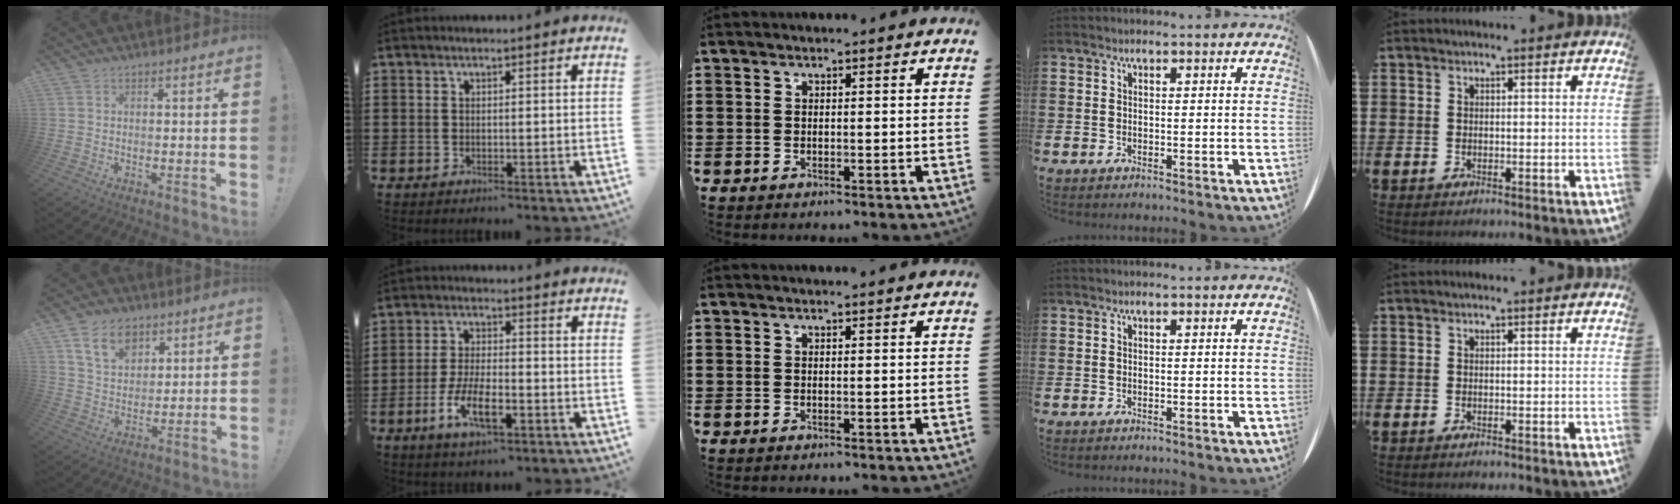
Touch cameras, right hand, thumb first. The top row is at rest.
{"thumb": {"total": 10.8, "force": [6.3, 7.2, 5.0], "torque": [-0.076, -0.021, 0.119]}, "index": {"total": 7.6, "force": [-3.4, 2.5, 6.3], "torque": [-0.136, -0.010, -0.064]}, "middle": {"total": 0.5, "force": [0.5, -0.1, 0.1], "torque": [-0.002, -0.003, 0.010]}}